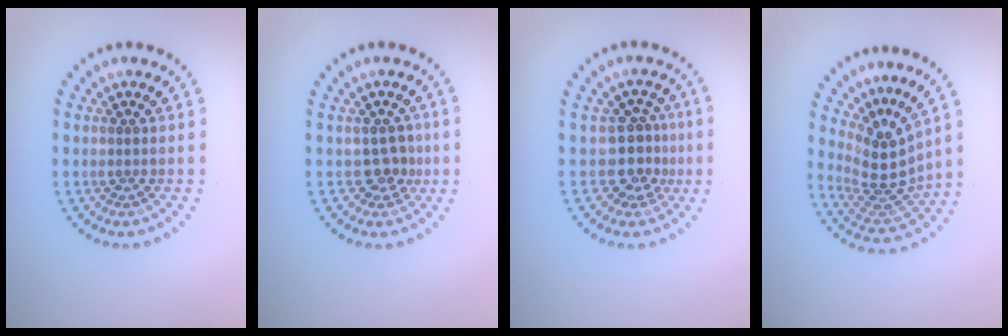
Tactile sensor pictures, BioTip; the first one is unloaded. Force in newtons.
{"total": 2.0, "press": 1.6, "slide": 1.2}
{"total": 3.0, "press": 2.1, "slide": 2.1}
{"total": 4.0, "press": 2.8, "slide": 2.9}